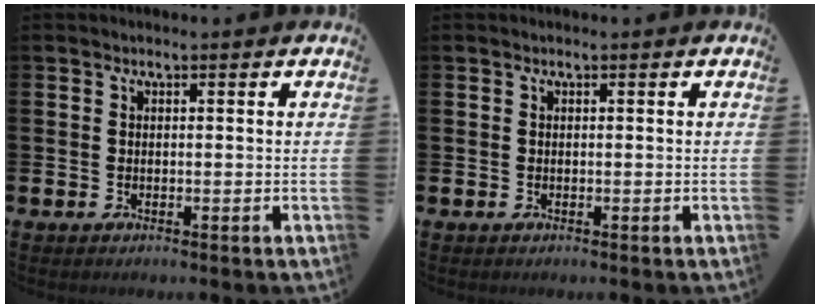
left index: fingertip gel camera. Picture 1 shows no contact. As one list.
[{"total": 0.0}]